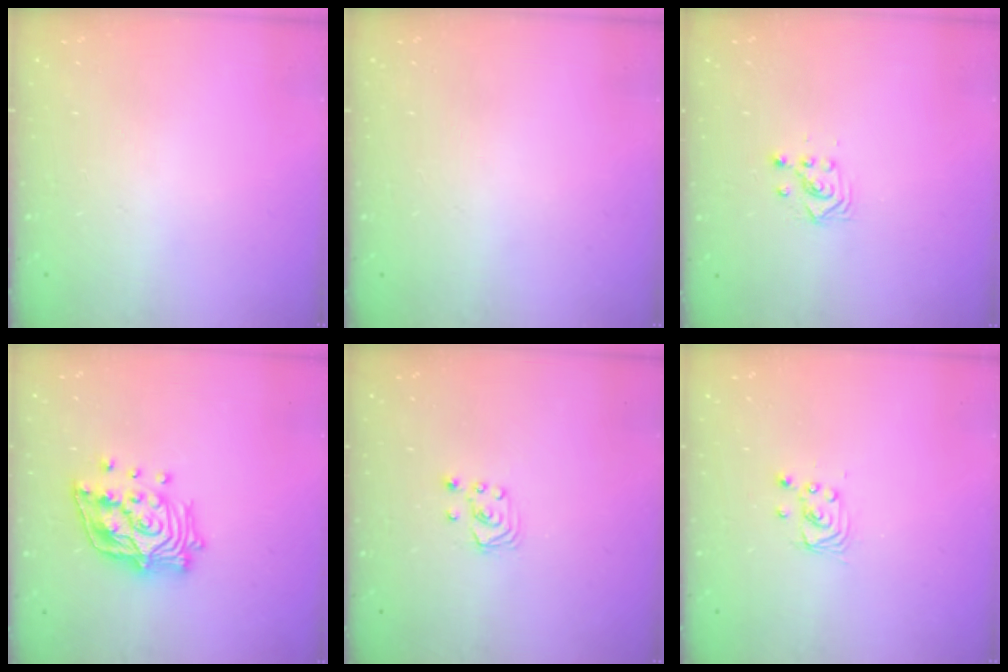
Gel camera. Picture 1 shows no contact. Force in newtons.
{"total": 0.0}
{"total": 3.0, "press": 3.0, "slide": 0.1}
{"total": 17.1, "press": 16.9, "slide": 2.5}
{"total": 2.7, "press": 2.7, "slide": 0.3}
{"total": 2.9, "press": 2.9, "slide": 0.2}